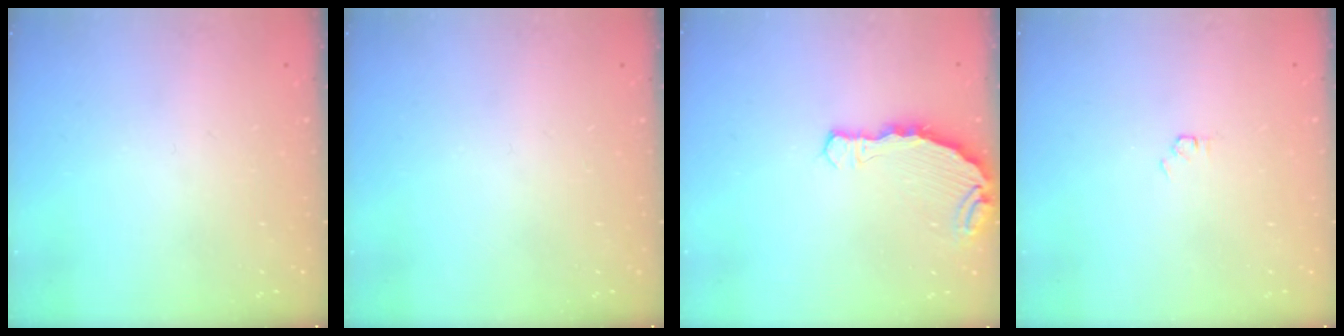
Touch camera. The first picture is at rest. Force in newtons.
{"total": 0.0}
{"total": 6.7, "press": 6.4, "slide": 2.1}
{"total": 1.5, "press": 1.4, "slide": 0.3}